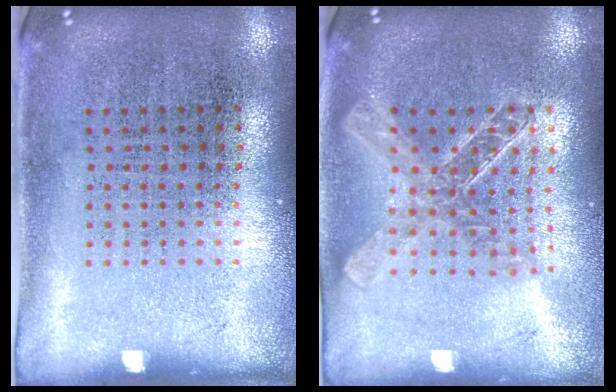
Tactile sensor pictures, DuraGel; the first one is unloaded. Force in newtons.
{"total": 1.8, "press": 1.6, "slide": 0.8}